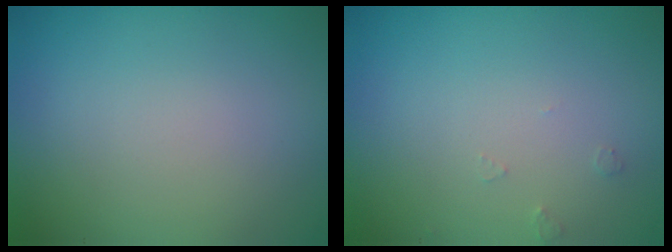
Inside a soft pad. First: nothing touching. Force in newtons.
{"total": 0.6, "press": 0.6, "slide": 0.1}